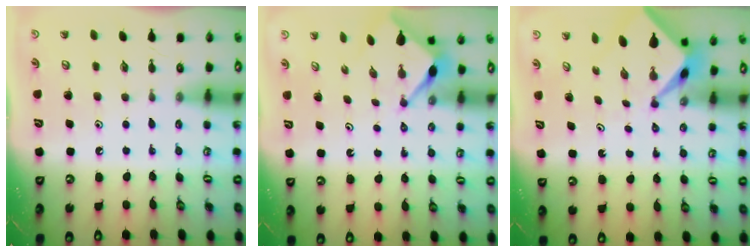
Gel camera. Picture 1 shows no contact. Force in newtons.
{"total": 2.8, "press": 2.8, "slide": 0.3}
{"total": 2.5, "press": 2.5, "slide": 0.2}